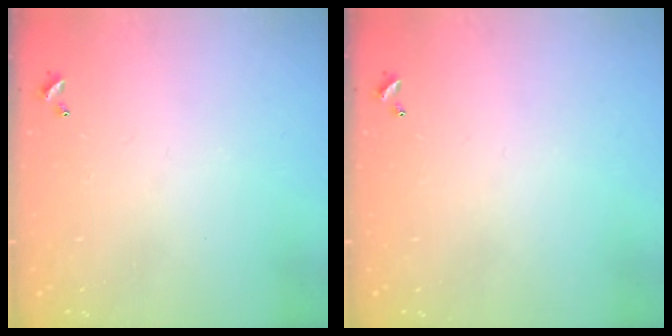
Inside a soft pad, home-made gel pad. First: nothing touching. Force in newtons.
{"total": 0.0}